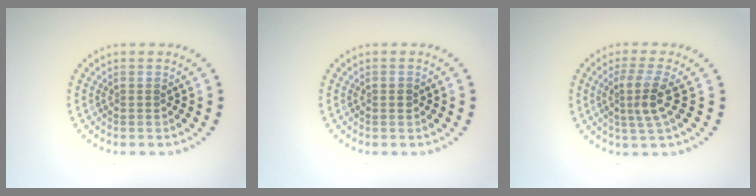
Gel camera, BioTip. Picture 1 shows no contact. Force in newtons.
{"total": 0.9, "press": 0.9, "slide": 0.1}
{"total": 2.9, "press": 2.4, "slide": 1.6}